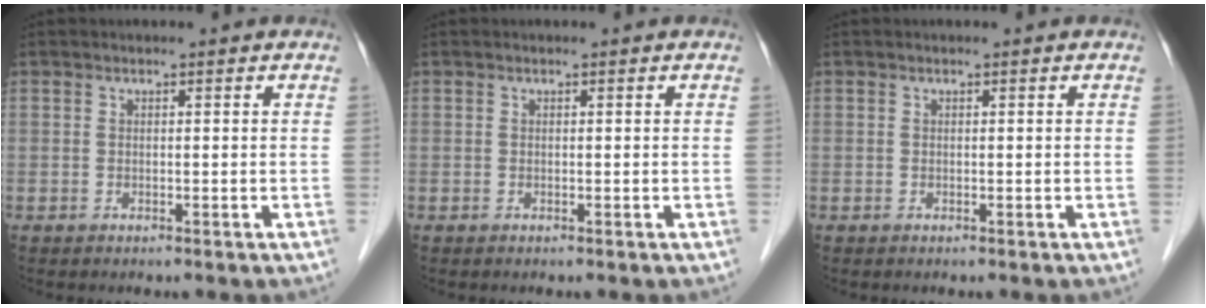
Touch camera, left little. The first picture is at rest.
{"total": 0.0}
{"total": 0.0}